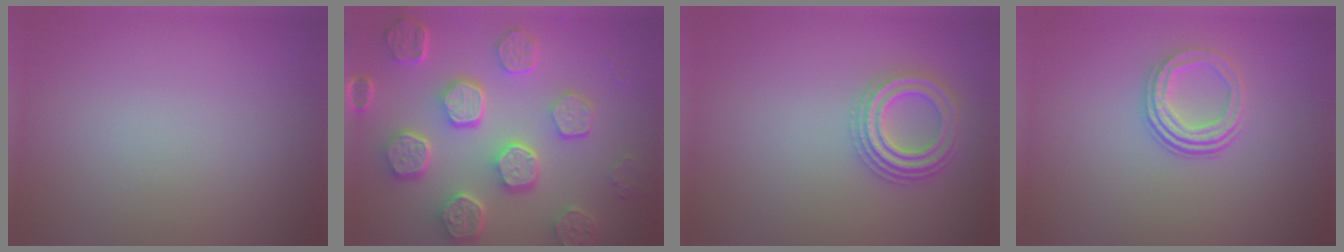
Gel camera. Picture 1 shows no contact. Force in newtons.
{"total": 8.2, "press": 6.2, "slide": 5.4}
{"total": 3.3, "press": 3.2, "slide": 0.7}
{"total": 3.0, "press": 2.3, "slide": 1.9}